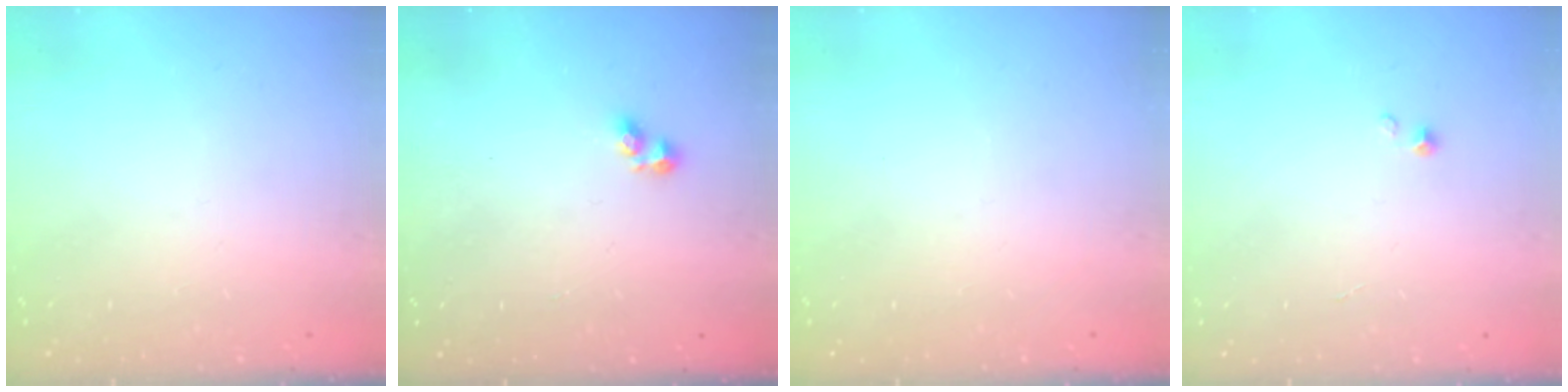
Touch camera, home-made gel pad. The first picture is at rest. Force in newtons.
{"total": 2.4, "press": 2.3, "slide": 0.4}
{"total": 0.0}
{"total": 0.0}